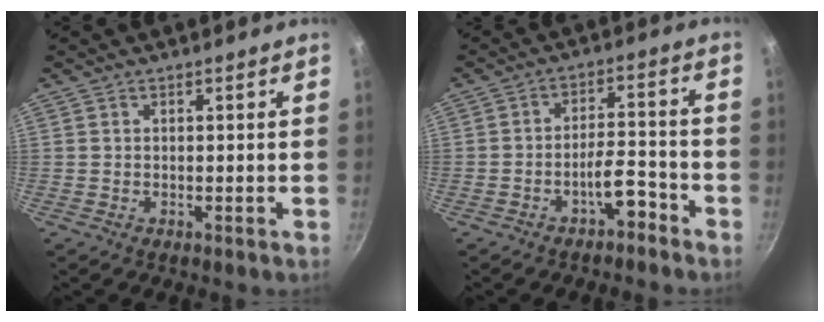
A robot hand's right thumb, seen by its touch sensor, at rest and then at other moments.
{"total": 5.4, "force": [-3.5, 2.1, 3.6], "torque": [-0.051, 0.040, -0.059]}